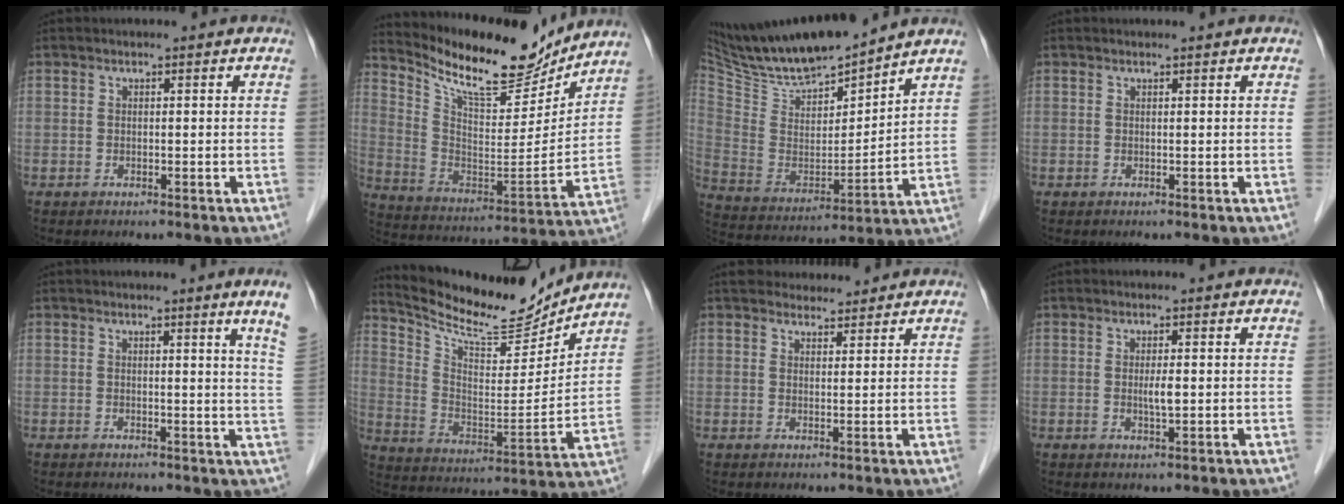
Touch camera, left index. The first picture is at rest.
{"total": 17.2, "force": [15.4, 4.2, 6.3], "torque": [-0.127, -0.024, 0.254]}
{"total": 17.7, "force": [16.2, 1.8, 7.0], "torque": [-0.135, -0.006, 0.301]}
{"total": 0.0}
{"total": 5.3, "force": [3.7, -1.5, 3.5], "torque": [-0.045, -0.029, 0.027]}
{"total": 16.4, "force": [15.6, 2.5, 4.6], "torque": [-0.098, -0.025, 0.259]}
{"total": 5.8, "force": [5.5, 1.5, 1.1], "torque": [-0.003, 0.016, 0.076]}
{"total": 1.8, "force": [0.1, 0.2, 1.7], "torque": [-0.033, -0.002, 0.002]}